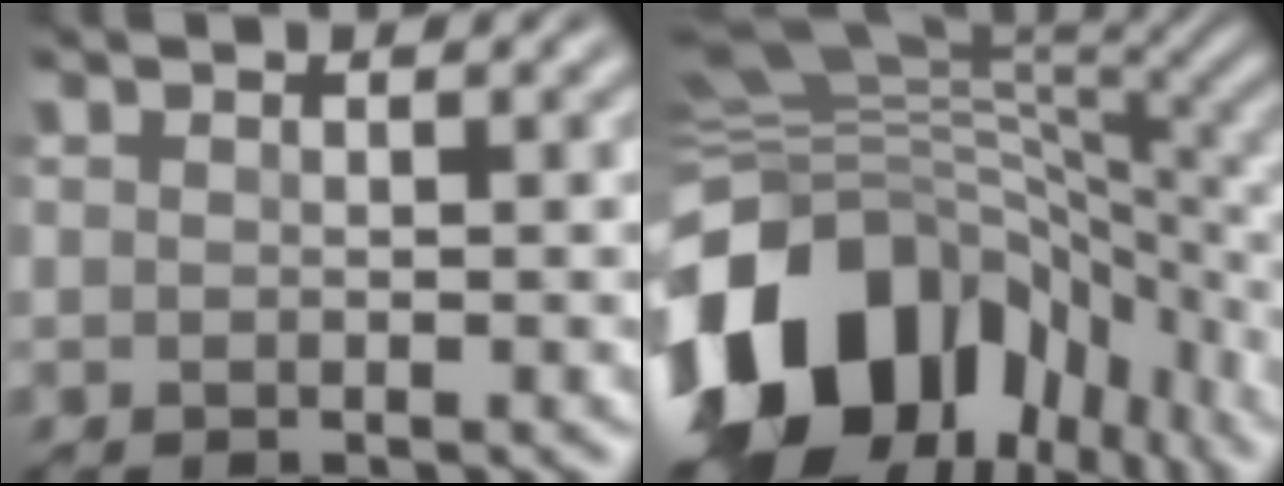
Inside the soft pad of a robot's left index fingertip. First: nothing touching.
{"total": 17.9, "force": [-6.9, 11.8, 11.5], "torque": [-0.258, -0.021, -0.118]}